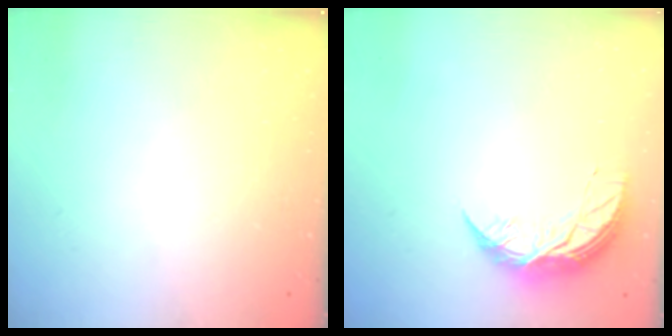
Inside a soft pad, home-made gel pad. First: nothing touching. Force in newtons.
{"total": 8.1, "press": 8.0, "slide": 0.5}